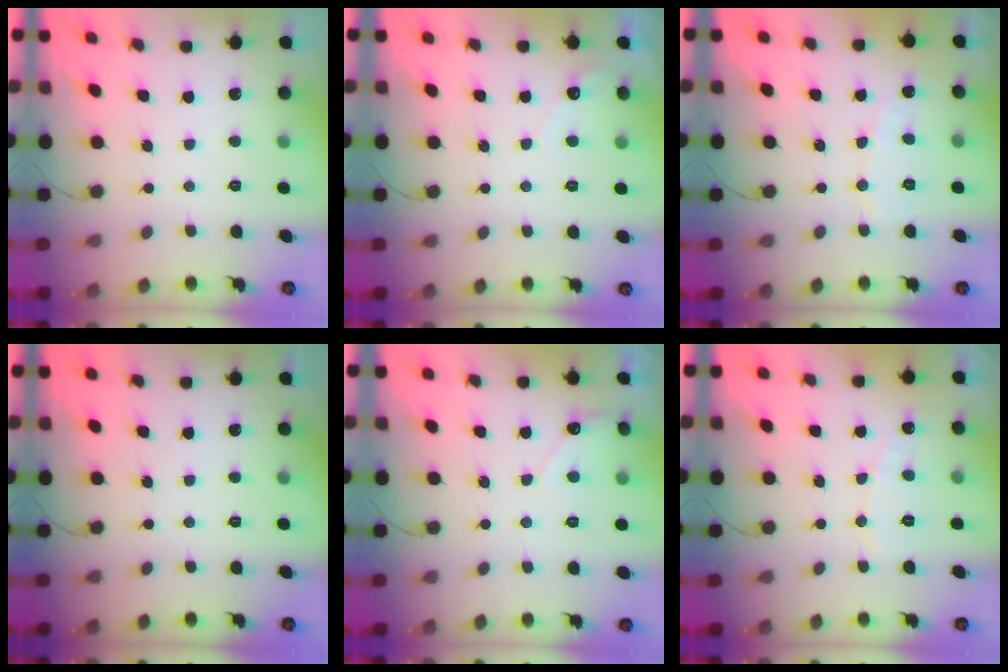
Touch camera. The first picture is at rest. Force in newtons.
{"total": 2.8, "press": 2.8, "slide": 0.1}
{"total": 4.8, "press": 4.7, "slide": 0.4}
{"total": 0.0}
{"total": 5.3, "press": 5.3, "slide": 0.4}
{"total": 5.7, "press": 5.7, "slide": 0.3}